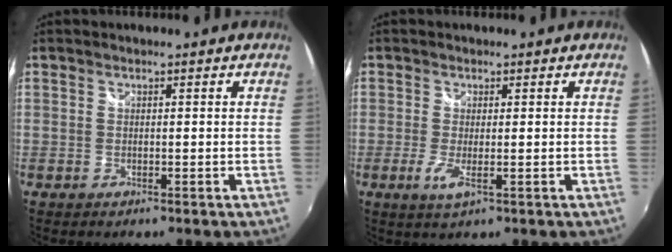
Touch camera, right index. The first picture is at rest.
{"total": 2.9, "force": [-0.8, 0.3, 2.7], "torque": [-0.059, -0.010, -0.015]}